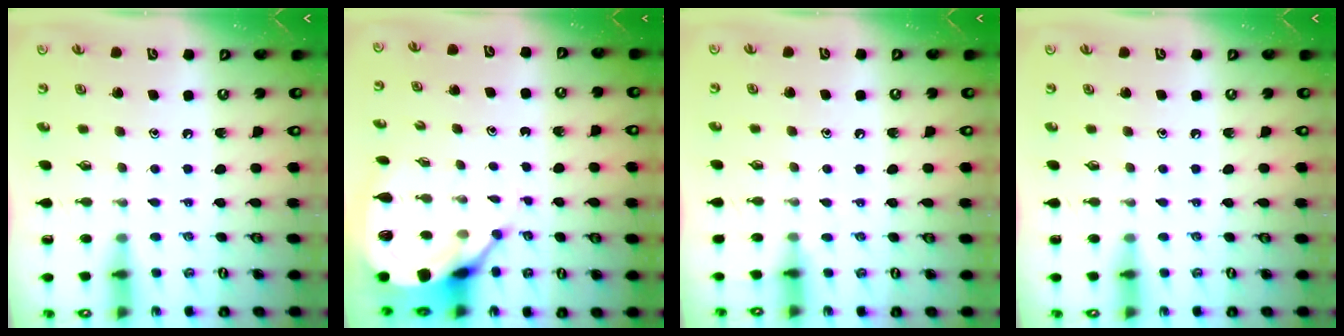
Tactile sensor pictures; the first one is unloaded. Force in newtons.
{"total": 8.1, "press": 8.0, "slide": 0.9}
{"total": 5.3, "press": 5.2, "slide": 0.7}
{"total": 0.0}